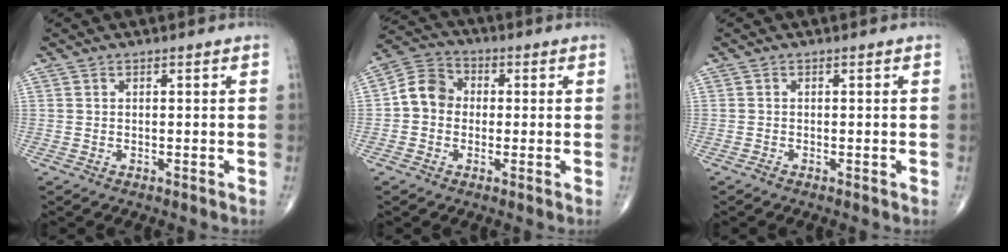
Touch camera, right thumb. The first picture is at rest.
{"total": 7.3, "force": [-0.3, 6.3, 3.7], "torque": [-0.049, 0.026, -0.020]}
{"total": 0.6, "force": [-0.4, 0.1, 0.5], "torque": [-0.007, -0.001, -0.008]}